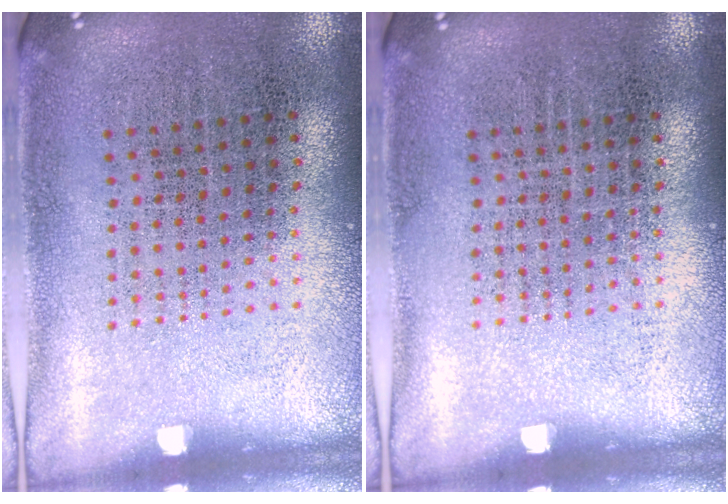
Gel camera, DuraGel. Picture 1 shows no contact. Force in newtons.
{"total": 0.0}